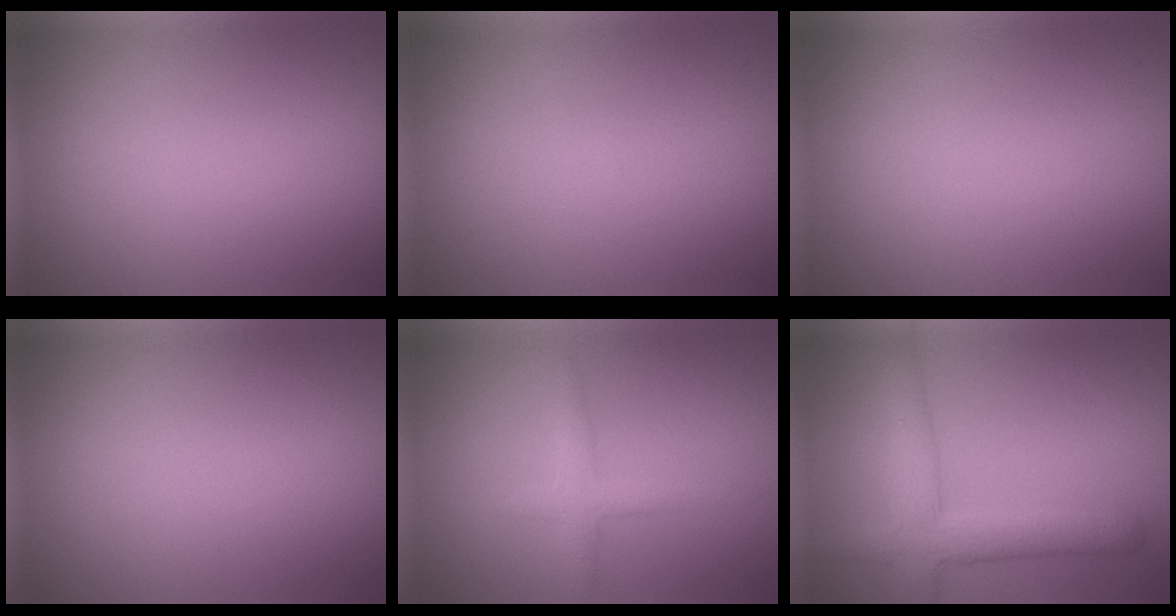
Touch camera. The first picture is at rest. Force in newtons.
{"total": 0.0}
{"total": 0.0}
{"total": 0.0}
{"total": 2.2, "press": 2.2, "slide": 0.1}
{"total": 5.0, "press": 4.9, "slide": 0.3}